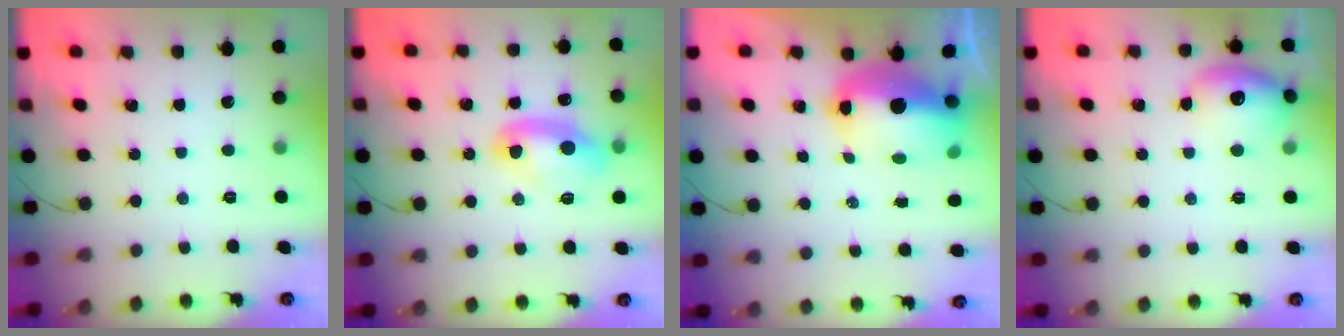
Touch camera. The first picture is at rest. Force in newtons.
{"total": 14.4, "press": 10.9, "slide": 9.5}
{"total": 12.0, "press": 11.7, "slide": 2.7}
{"total": 11.8, "press": 11.7, "slide": 1.6}